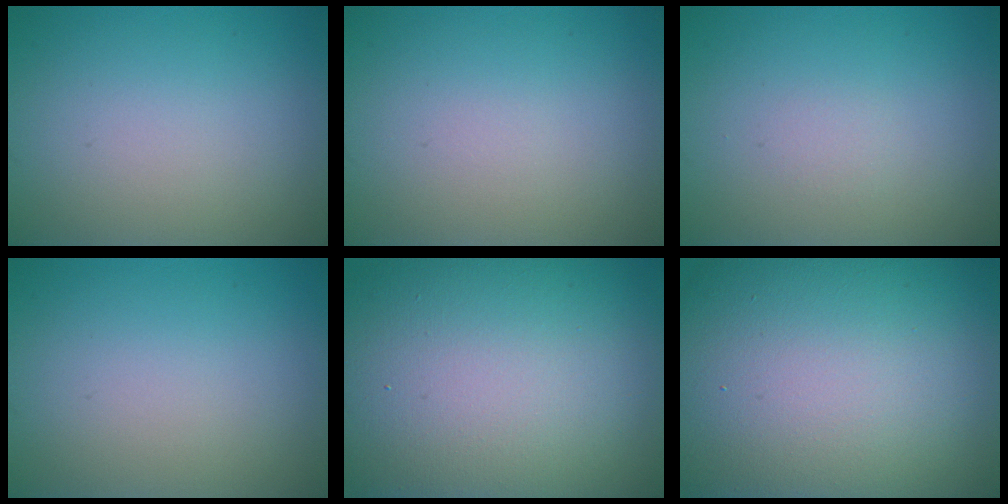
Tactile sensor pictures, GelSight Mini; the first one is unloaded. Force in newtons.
{"total": 0.0}
{"total": 0.5, "press": 0.5, "slide": 0.0}
{"total": 0.0}
{"total": 20.5, "press": 20.5, "slide": 1.4}
{"total": 24.5, "press": 24.5, "slide": 0.8}